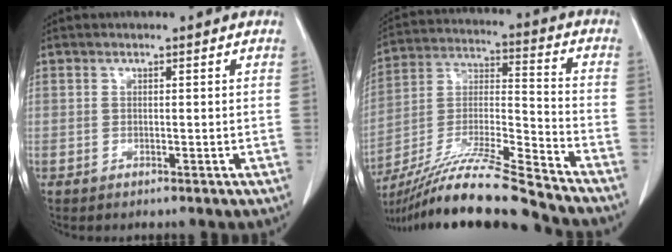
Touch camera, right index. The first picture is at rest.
{"total": 18.3, "force": [-16.0, -1.0, 8.8], "torque": [-0.183, -0.014, -0.293]}